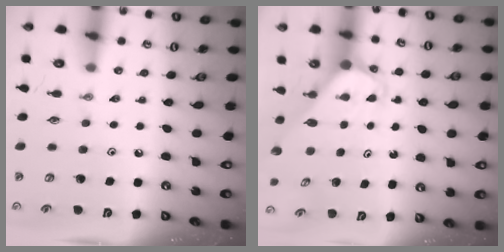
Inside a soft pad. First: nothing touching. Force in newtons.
{"total": 1.9, "press": 1.9, "slide": 0.1}